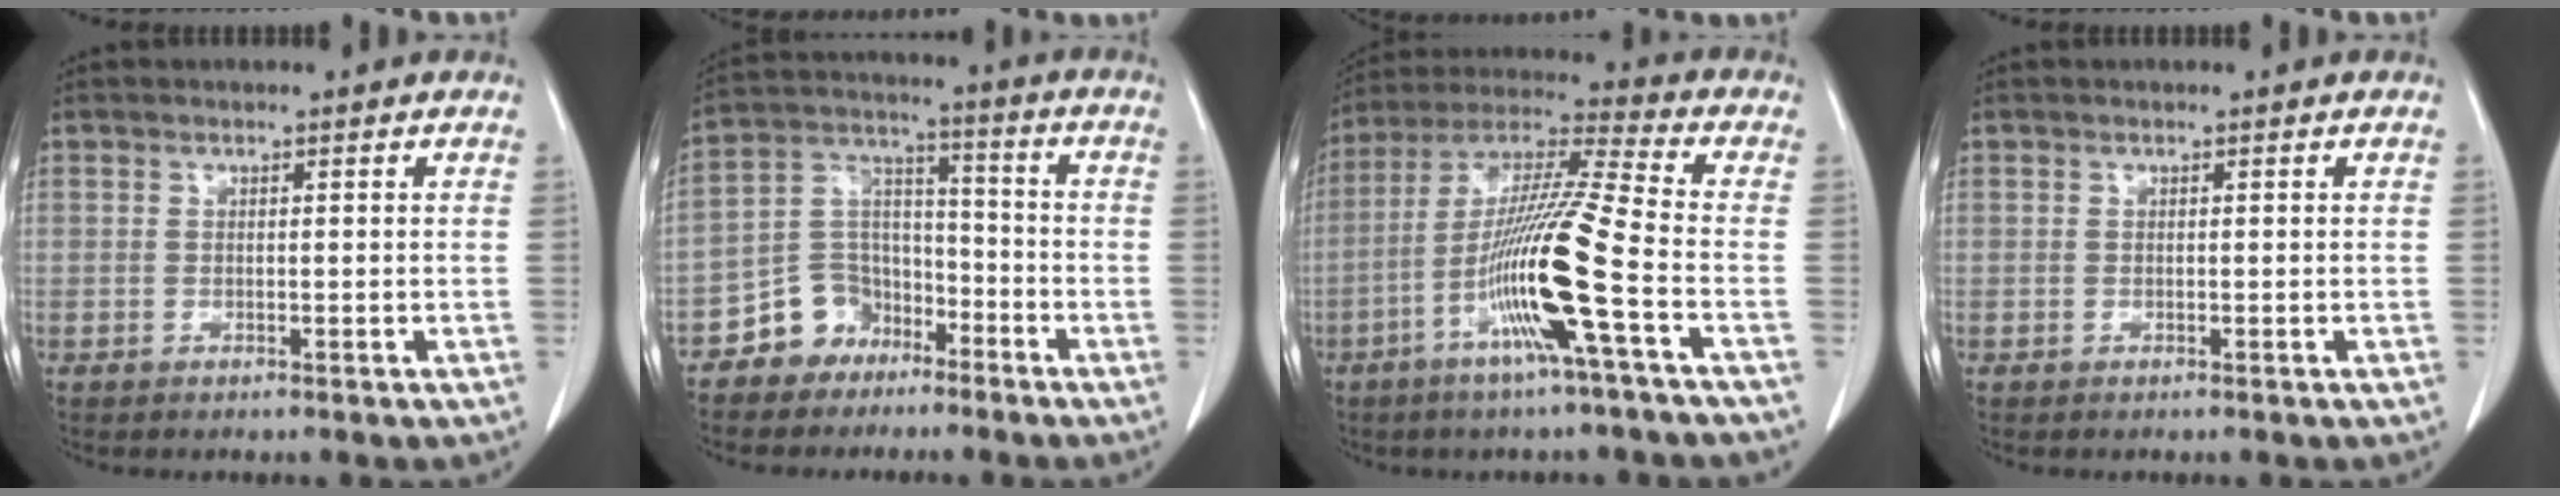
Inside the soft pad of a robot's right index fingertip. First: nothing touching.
{"total": 8.6, "force": [-5.9, 6.1, 1.6], "torque": [-0.031, 0.037, -0.106]}
{"total": 15.5, "force": [-5.4, -1.3, 14.4], "torque": [-0.283, -0.007, -0.110]}
{"total": 0.0}